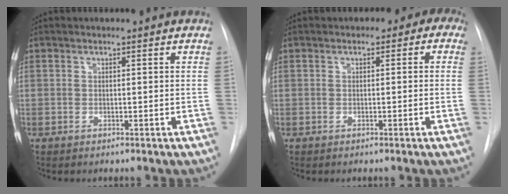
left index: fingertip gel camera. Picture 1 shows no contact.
{"total": 3.4, "force": [0.9, 2.3, 2.3], "torque": [-0.014, 0.021, 0.003]}